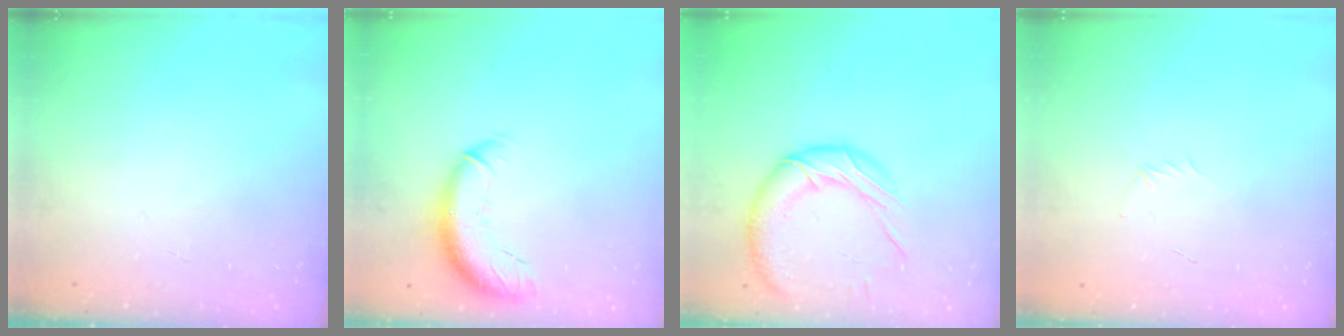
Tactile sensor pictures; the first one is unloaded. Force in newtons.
{"total": 12.4, "press": 12.0, "slide": 2.9}
{"total": 14.5, "press": 14.4, "slide": 1.5}
{"total": 2.7, "press": 2.6, "slide": 0.7}